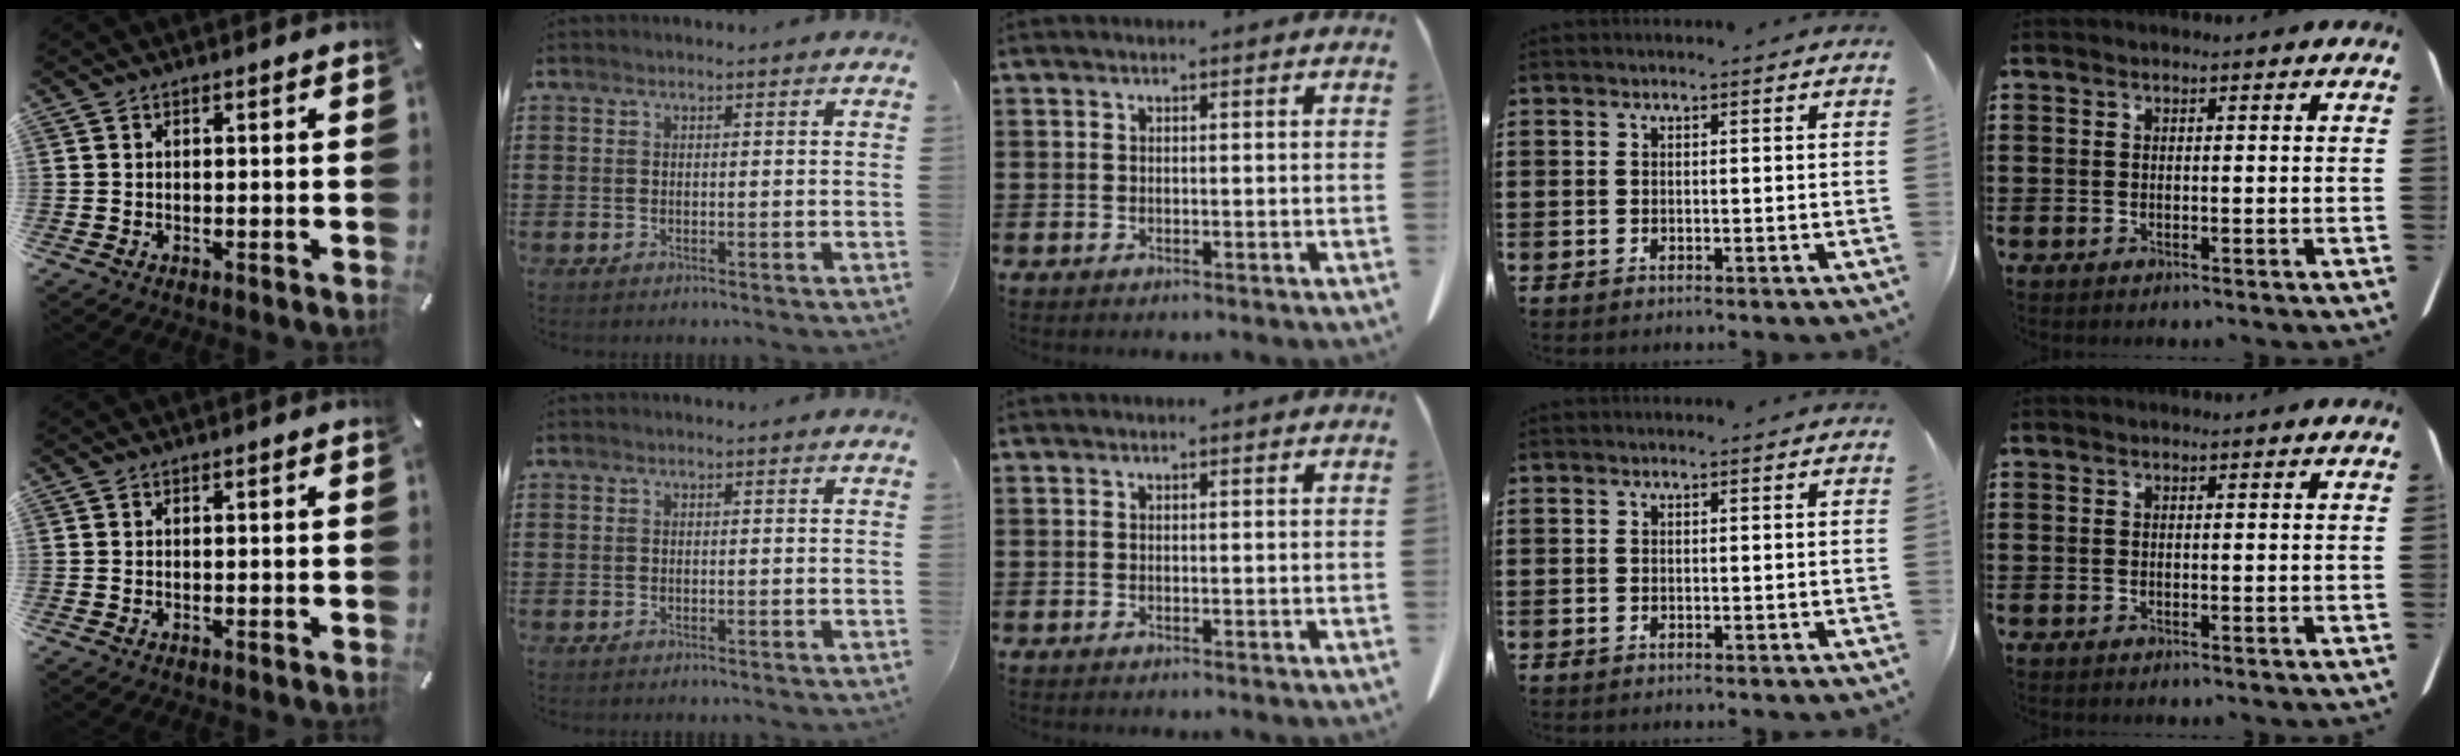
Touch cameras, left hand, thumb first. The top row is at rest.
{}